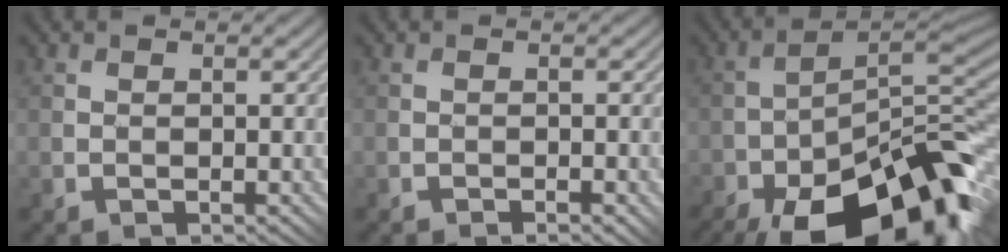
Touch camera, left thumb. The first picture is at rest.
{"total": 1.0, "force": [-0.8, 0.4, 0.4], "torque": [-0.003, -0.001, -0.013]}
{"total": 20.3, "force": [-12.8, 7.7, 13.7], "torque": [-0.199, -0.028, -0.192]}